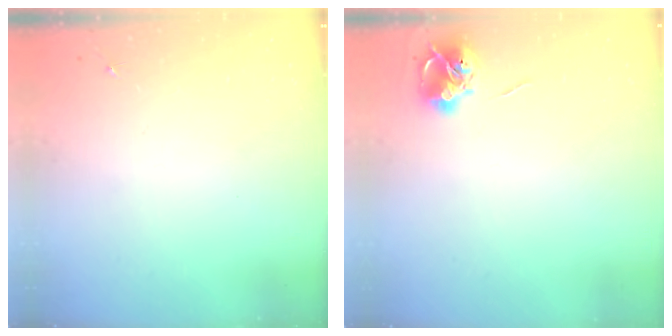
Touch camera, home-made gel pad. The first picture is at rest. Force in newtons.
{"total": 7.3, "press": 7.3, "slide": 0.6}